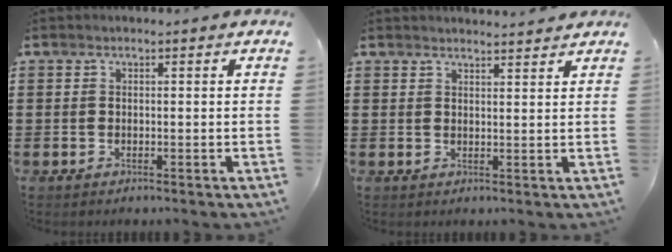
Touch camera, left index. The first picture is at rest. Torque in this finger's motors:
{"motor_torque": [-0.29, -0.90, -0.02, -0.01]}